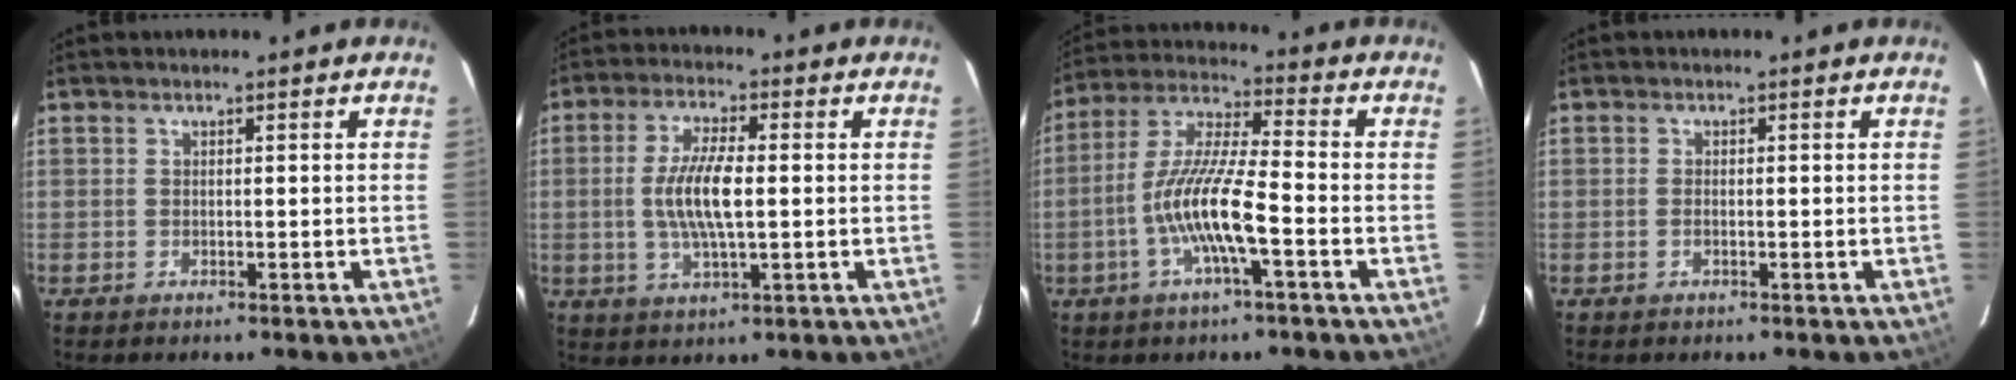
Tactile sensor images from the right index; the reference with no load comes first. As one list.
[{"total": 8.8, "force": [-0.1, 2.3, 8.5], "torque": [-0.169, 0.002, -0.002]}, {"total": 12.2, "force": [-4.1, 1.4, 11.4], "torque": [-0.234, 0.001, -0.084]}, {"total": 0.6, "force": [-0.3, 0.3, 0.5], "torque": [-0.011, 0.002, -0.006]}]